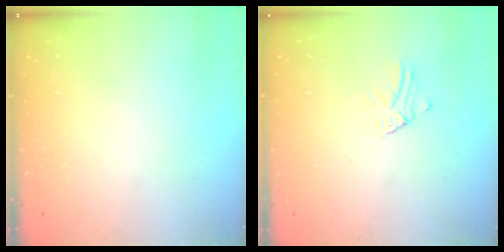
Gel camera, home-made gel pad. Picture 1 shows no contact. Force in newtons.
{"total": 1.6, "press": 1.6, "slide": 0.1}